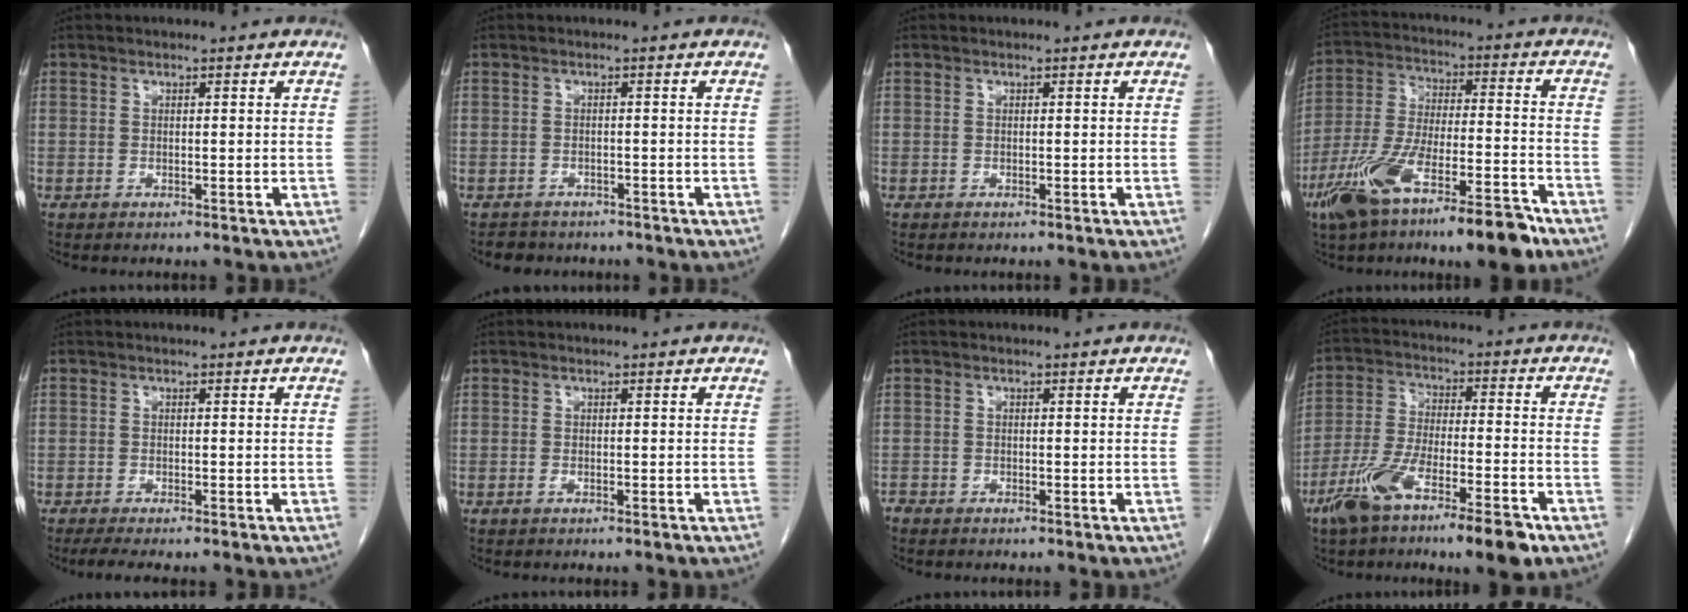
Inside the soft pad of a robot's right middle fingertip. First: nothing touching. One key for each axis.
{"total": 3.6, "fx": -3.1, "fy": 1.8, "fz": 0.4, "tx": -0.015, "ty": 0.000, "tz": -0.041}
{"total": 0.0}
{"total": 16.6, "fx": -10.6, "fy": 3.1, "fz": 12.4, "tx": -0.227, "ty": -0.016, "tz": -0.186}
{"total": 4.3, "fx": -3.5, "fy": 0.7, "fz": 2.5, "tx": -0.040, "ty": -0.013, "tz": -0.051}
{"total": 0.6, "fx": -0.4, "fy": 0.0, "fz": 0.5, "tx": -0.011, "ty": -0.001, "tz": -0.006}
{"total": 0.9, "fx": -0.8, "fy": 0.3, "fz": 0.1, "tx": -0.010, "ty": -0.001, "tz": -0.018}
{"total": 12.7, "fx": -7.8, "fy": 2.1, "fz": 9.8, "tx": -0.187, "ty": -0.013, "tz": -0.134}